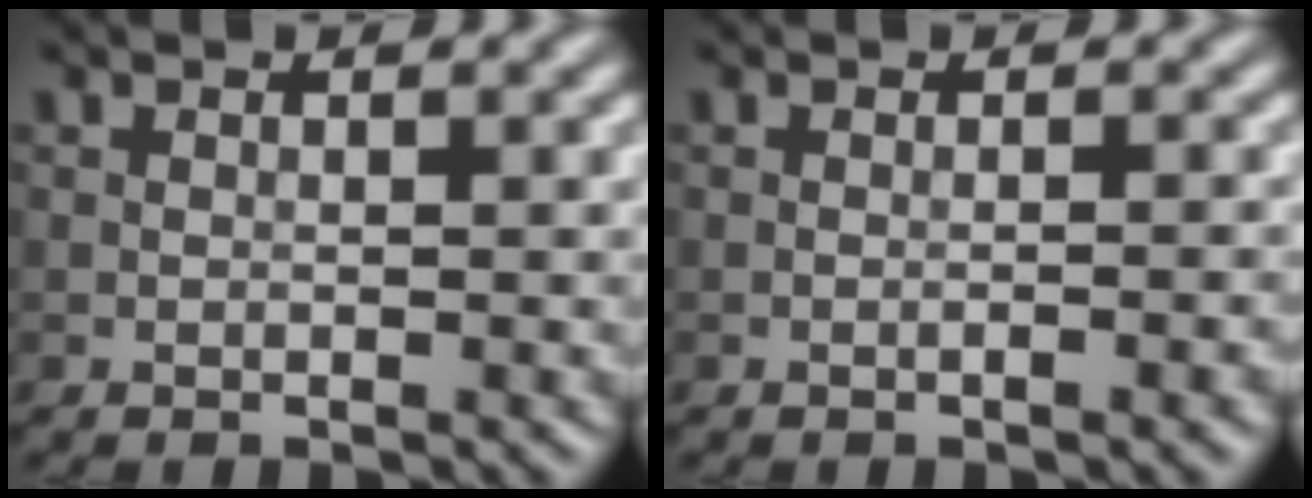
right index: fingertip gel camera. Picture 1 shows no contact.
{"total": 1.9, "force": [-0.5, 0.5, 1.8], "torque": [-0.017, 0.003, -0.012]}